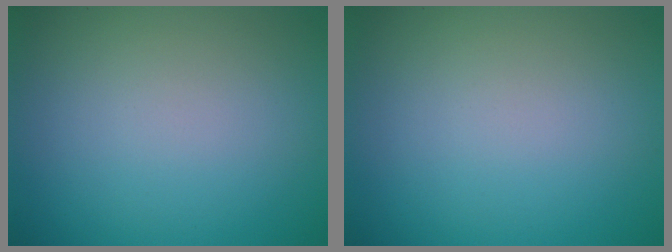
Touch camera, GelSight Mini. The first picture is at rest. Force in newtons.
{"total": 0.0}